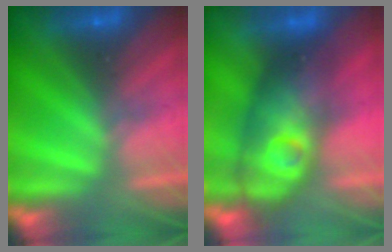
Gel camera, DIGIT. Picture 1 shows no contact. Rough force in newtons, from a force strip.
{"total": 4.4}